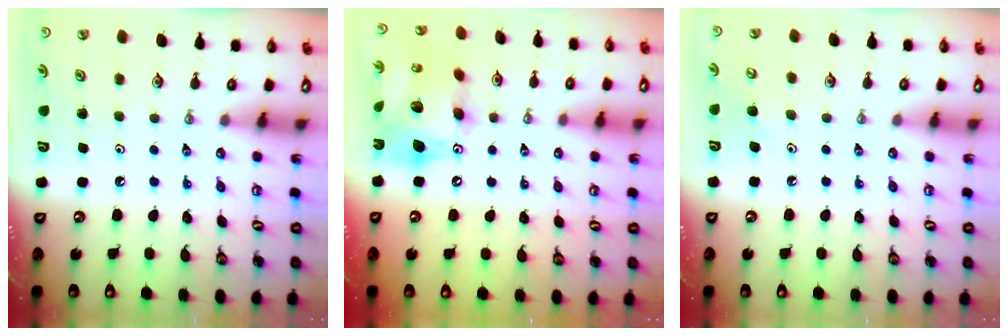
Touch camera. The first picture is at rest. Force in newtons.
{"total": 16.8, "press": 16.7, "slide": 1.8}
{"total": 5.2, "press": 5.1, "slide": 0.9}